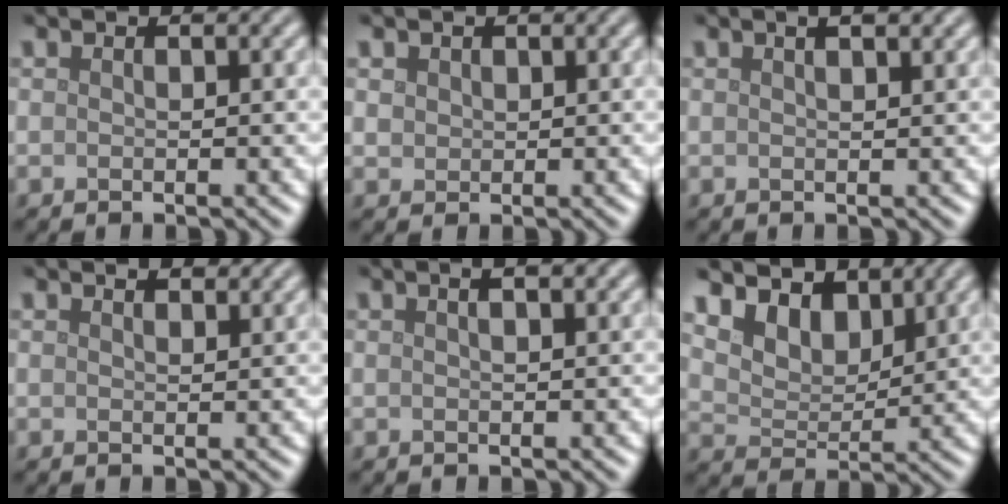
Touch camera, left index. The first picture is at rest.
{"total": 1.1, "force": [0.5, 1.0, 0.3], "torque": [-0.003, -0.001, 0.012]}
{"total": 2.3, "force": [1.5, 0.7, 1.6], "torque": [-0.009, 0.001, 0.010]}
{"total": 1.7, "force": [1.5, 0.4, 0.7], "torque": [-0.014, -0.002, 0.023]}
{"total": 2.5, "force": [1.5, 0.9, 1.8], "torque": [-0.011, 0.001, 0.004]}
{"total": 6.9, "force": [5.0, 3.8, 2.9], "torque": [-0.087, -0.007, 0.090]}